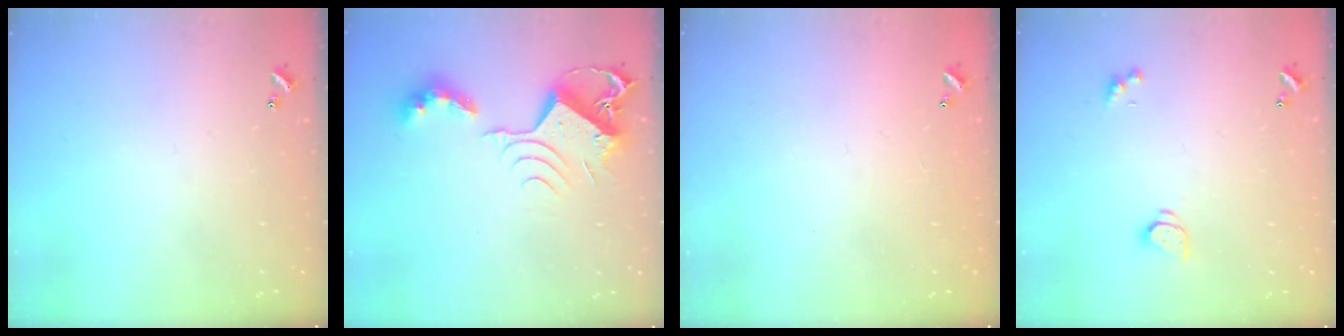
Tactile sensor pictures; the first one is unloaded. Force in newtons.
{"total": 11.6, "press": 11.6, "slide": 1.2}
{"total": 2.8, "press": 2.8, "slide": 0.1}
{"total": 1.6, "press": 1.5, "slide": 0.4}